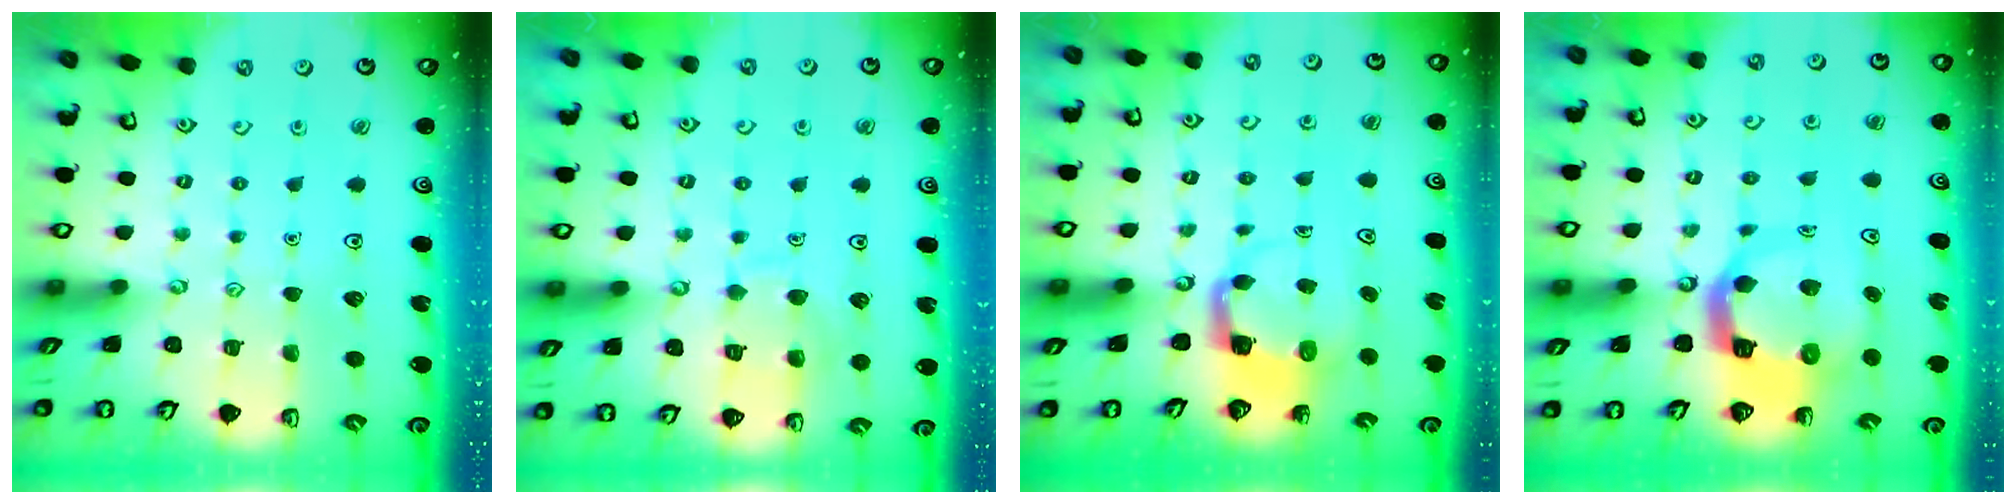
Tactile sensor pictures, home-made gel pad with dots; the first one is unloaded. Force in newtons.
{"total": 8.3, "press": 8.2, "slide": 0.8}
{"total": 3.9, "press": 3.9, "slide": 0.2}
{"total": 8.9, "press": 8.8, "slide": 1.3}